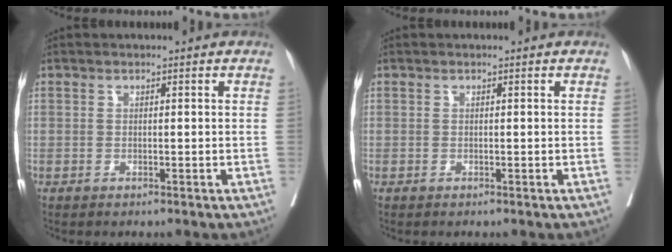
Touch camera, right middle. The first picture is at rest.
{"total": 0.0}